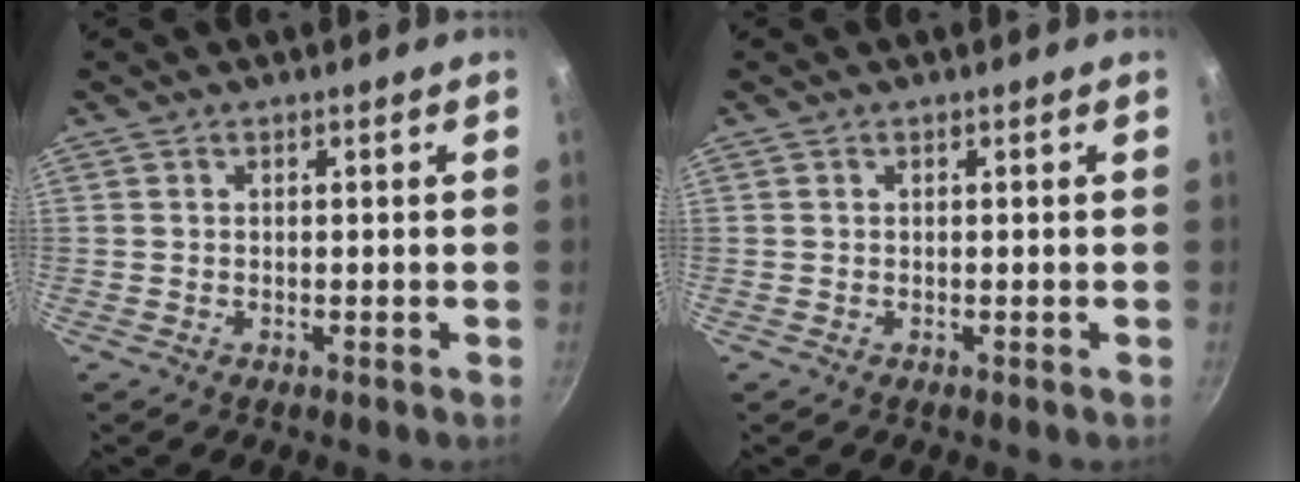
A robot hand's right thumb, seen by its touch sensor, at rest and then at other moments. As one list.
[{"total": 0.0}]